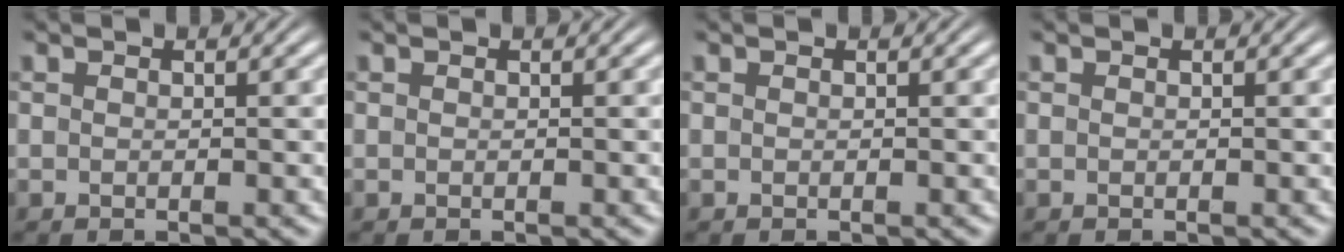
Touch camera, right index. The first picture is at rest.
{"total": 0.0}
{"total": 0.0}
{"total": 0.9, "force": [-0.2, -0.8, -0.3], "torque": [0.011, -0.010, 0.006]}